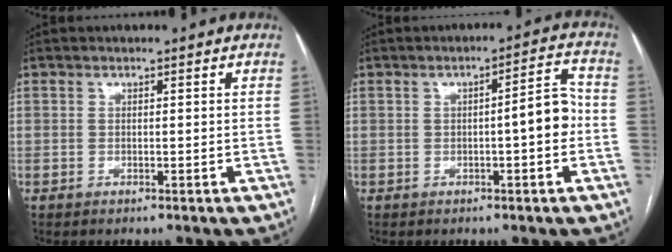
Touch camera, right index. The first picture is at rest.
{"total": 5.4, "force": [-0.7, 0.9, 5.3], "torque": [-0.068, 0.018, -0.012]}